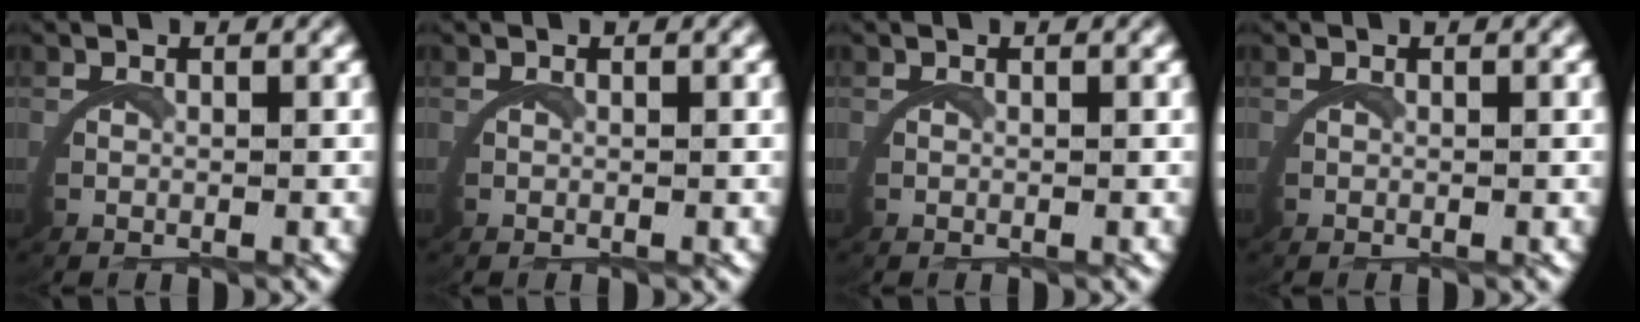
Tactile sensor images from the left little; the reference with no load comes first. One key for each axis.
{"total": 0.0}
{"total": 0.0}
{"total": 0.0}